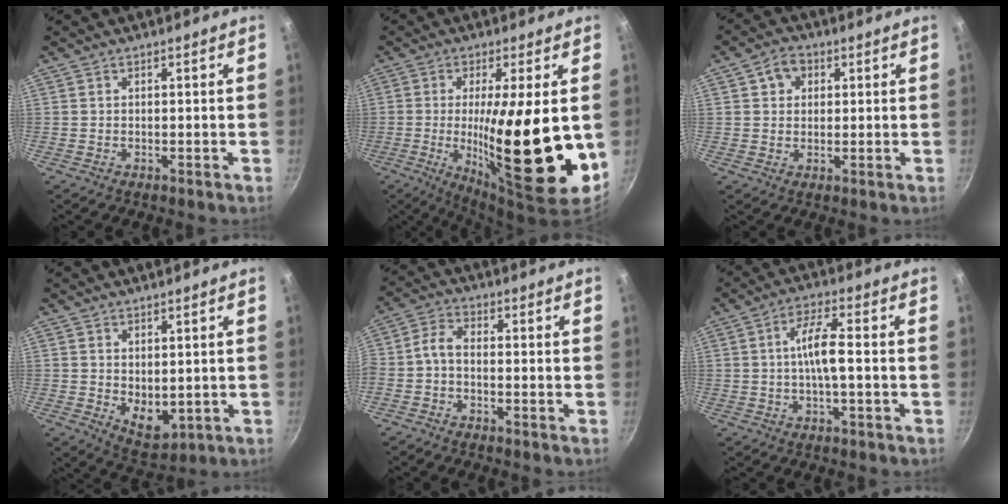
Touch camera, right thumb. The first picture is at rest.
{"total": 21.7, "force": [-1.1, 4.7, 21.1], "torque": [-0.329, -0.021, -0.010]}
{"total": 4.8, "force": [1.6, 4.0, 2.2], "torque": [-0.012, 0.003, 0.020]}
{"total": 6.2, "force": [0.6, 3.9, 4.8], "torque": [-0.056, -0.020, 0.025]}
{"total": 4.0, "force": [-1.7, 1.9, 3.1], "torque": [-0.076, 0.026, -0.045]}
{"total": 6.5, "force": [-0.5, 1.2, 6.4], "torque": [-0.123, 0.021, -0.014]}